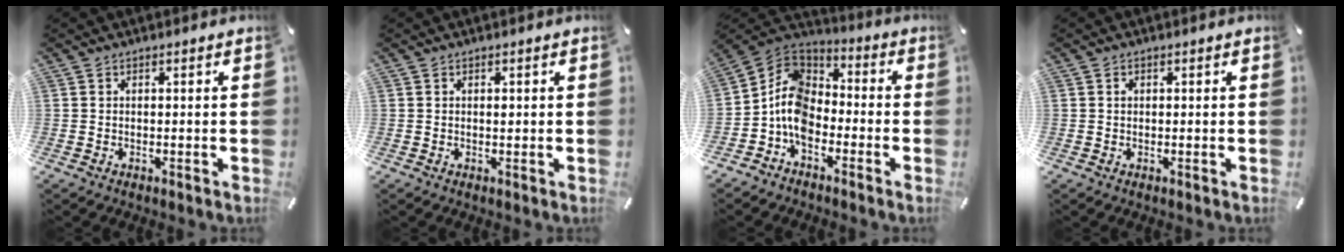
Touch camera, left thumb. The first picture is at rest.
{"total": 0.8, "force": [0.1, 0.4, 0.6], "torque": [-0.012, -0.001, 0.002]}
{"total": 10.1, "force": [-5.0, 7.2, 5.1], "torque": [-0.132, 0.018, -0.105]}
{"total": 0.6, "force": [0.1, 0.5, 0.3], "torque": [0.001, -0.002, -0.001]}